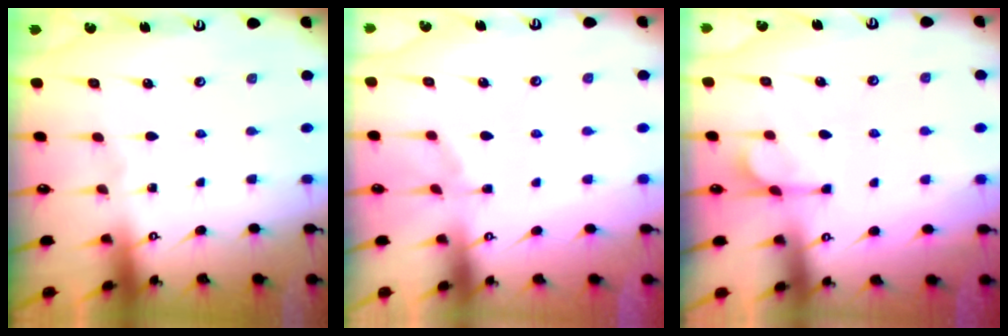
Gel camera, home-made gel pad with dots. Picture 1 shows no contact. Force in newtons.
{"total": 6.9, "press": 6.7, "slide": 1.5}
{"total": 5.6, "press": 5.4, "slide": 1.6}